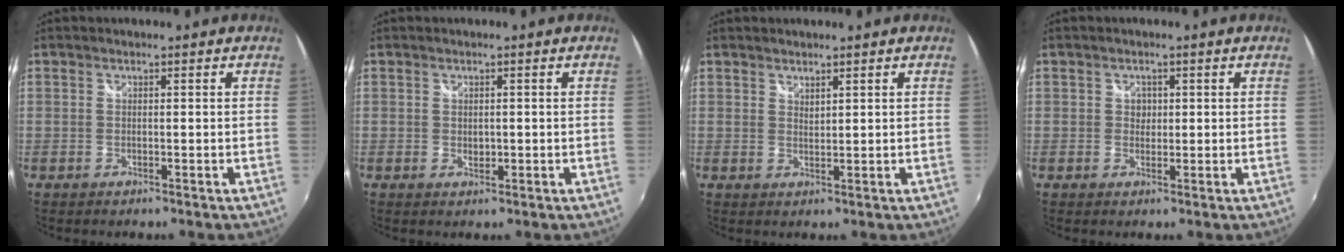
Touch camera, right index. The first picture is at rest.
{"total": 1.4, "force": [0.0, 1.1, 0.9], "torque": [-0.012, -0.002, 0.001]}
{"total": 1.5, "force": [1.3, 0.4, 0.5], "torque": [-0.006, 0.000, 0.023]}
{"total": 1.7, "force": [0.3, 1.7, 0.5], "torque": [-0.003, 0.003, 0.003]}